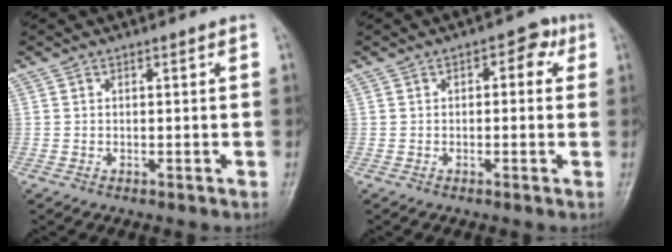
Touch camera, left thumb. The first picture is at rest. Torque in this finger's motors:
{"motor_torque": [-0.12, 0.00, -0.04, 0.34, 0.05]}